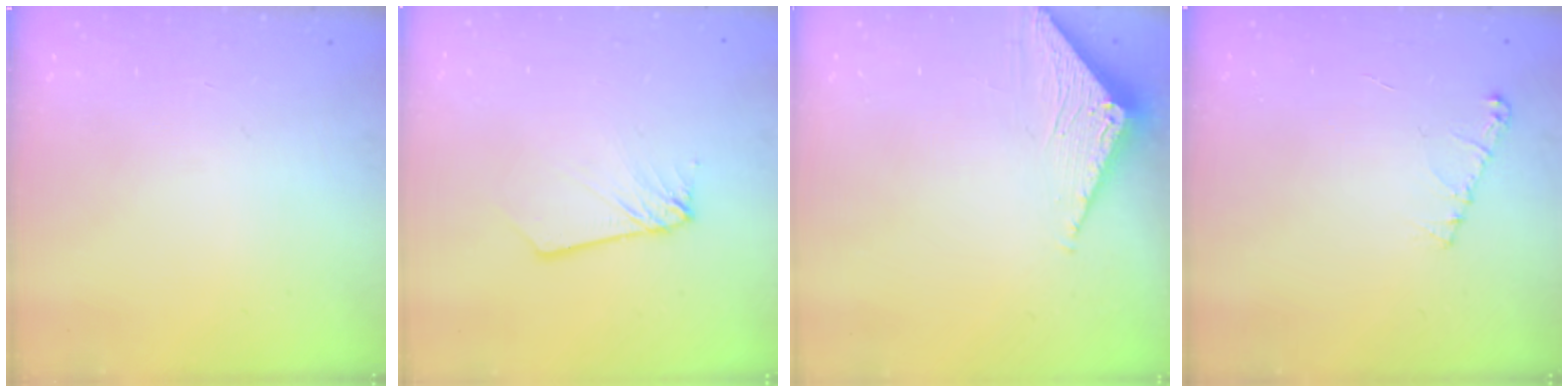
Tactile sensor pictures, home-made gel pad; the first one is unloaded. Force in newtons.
{"total": 2.6, "press": 2.6, "slide": 0.2}
{"total": 3.0, "press": 3.0, "slide": 0.2}
{"total": 5.9, "press": 5.9, "slide": 0.7}